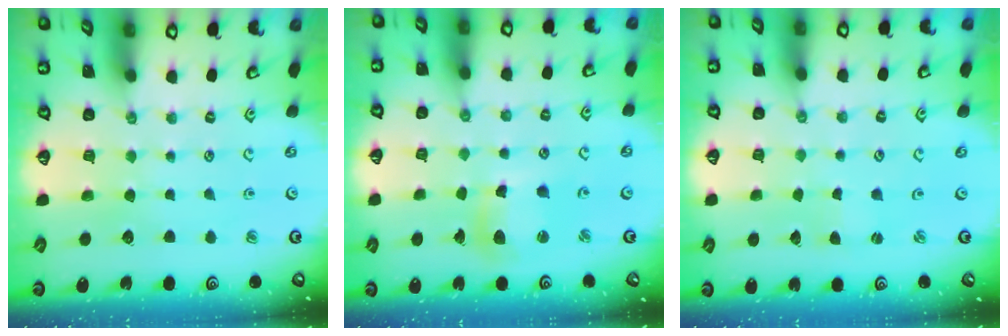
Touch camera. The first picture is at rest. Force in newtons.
{"total": 10.1, "press": 10.0, "slide": 0.9}
{"total": 0.5, "press": 0.5, "slide": 0.1}